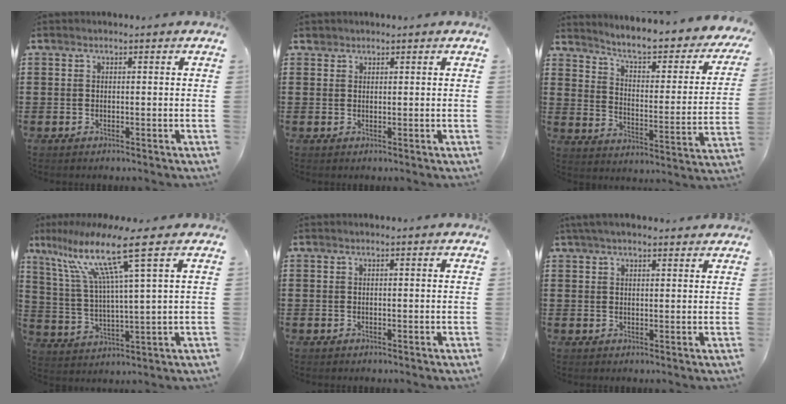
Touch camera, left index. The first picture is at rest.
{"total": 1.0, "force": [0.9, 0.6, 0.1], "torque": [-0.004, 0.002, 0.018]}
{"total": 5.0, "force": [4.1, 0.4, 2.8], "torque": [-0.068, -0.041, 0.056]}
{"total": 12.5, "force": [7.3, 0.3, 10.1], "torque": [-0.225, -0.026, 0.115]}
{"total": 0.0}
{"total": 3.0, "force": [2.5, 0.5, 1.6], "torque": [-0.035, 0.004, 0.048]}